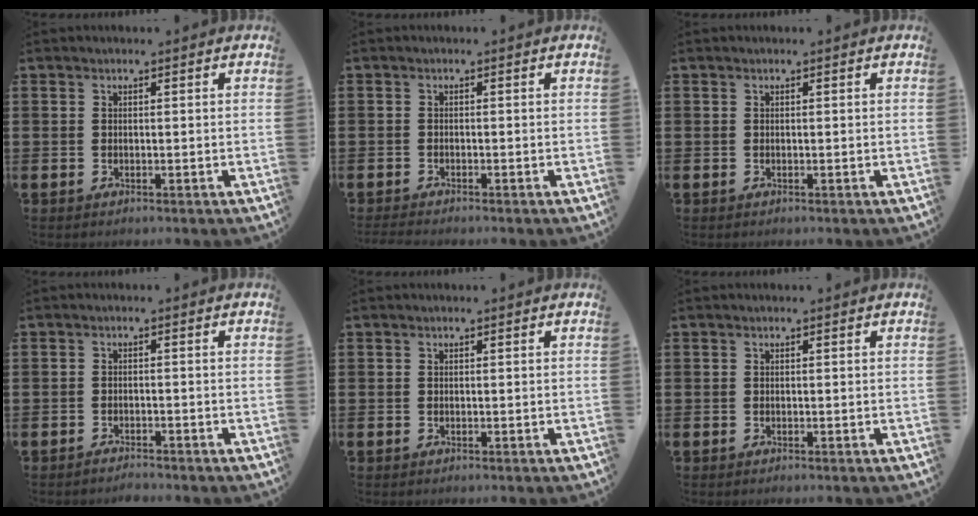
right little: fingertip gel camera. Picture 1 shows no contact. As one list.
[{"total": 0.8, "force": [-0.7, 0.0, 0.2], "torque": [-0.005, -0.002, -0.014]}, {"total": 0.0}, {"total": 1.4, "force": [-1.4, 0.0, 0.0], "torque": [-0.005, 0.002, -0.028]}, {"total": 0.0}, {"total": 0.0}]